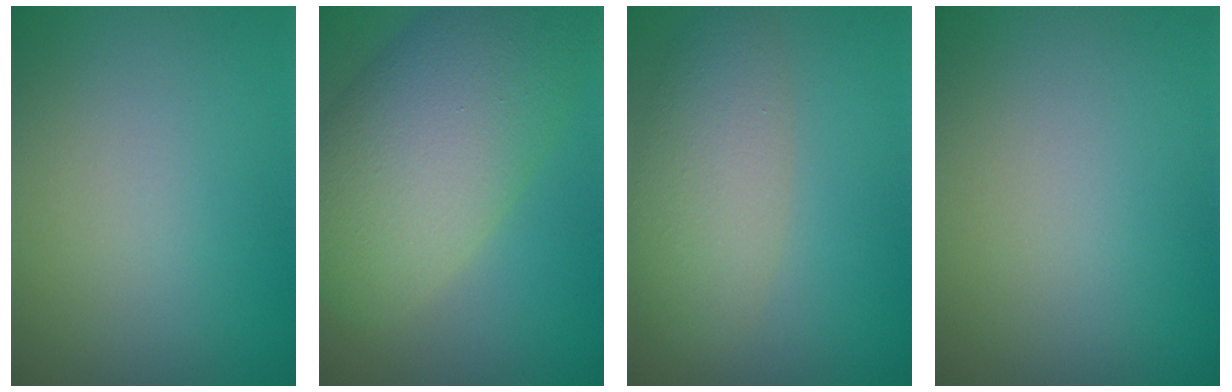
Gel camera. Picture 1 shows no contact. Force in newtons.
{"total": 10.8, "press": 10.8, "slide": 0.7}
{"total": 4.6, "press": 4.6, "slide": 0.3}
{"total": 0.0}